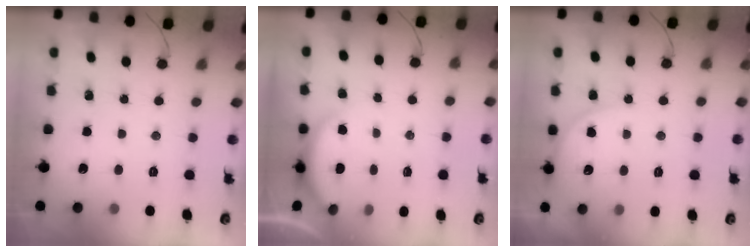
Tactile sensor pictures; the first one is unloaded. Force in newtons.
{"total": 1.6, "press": 1.5, "slide": 0.6}
{"total": 5.8, "press": 5.8, "slide": 0.4}